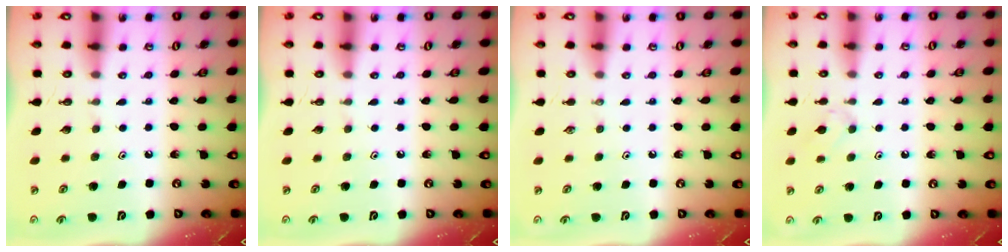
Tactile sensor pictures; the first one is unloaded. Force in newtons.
{"total": 0.0}
{"total": 0.0}
{"total": 2.2, "press": 2.1, "slide": 0.6}